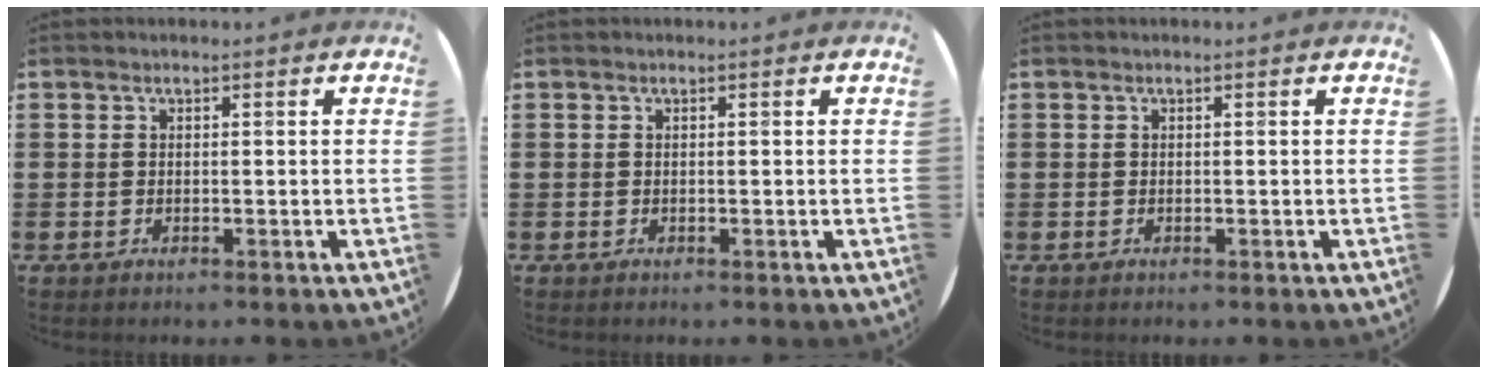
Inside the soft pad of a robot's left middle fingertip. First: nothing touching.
{"total": 0.0}
{"total": 0.0}